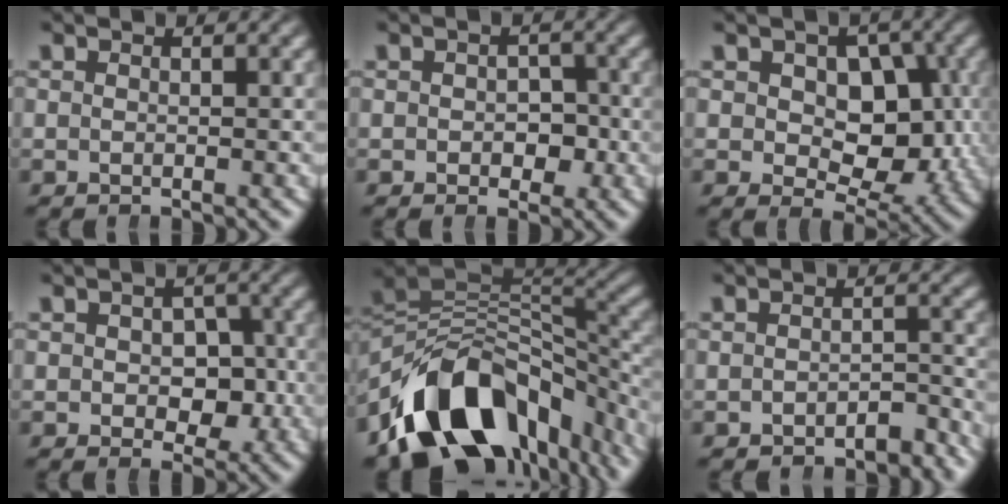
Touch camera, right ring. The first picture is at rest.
{"total": 2.3, "force": [-0.6, 1.8, 1.2], "torque": [-0.004, -0.004, -0.006]}
{"total": 9.3, "force": [0.8, 7.0, 6.0], "torque": [-0.080, -0.026, 0.025]}
{"total": 4.0, "force": [-0.4, 3.2, 2.3], "torque": [-0.021, -0.009, -0.003]}
{"total": 18.0, "force": [-5.9, 11.2, 12.8], "torque": [-0.212, -0.036, -0.079]}
{"total": 2.7, "force": [-2.7, 0.4, 0.1], "torque": [0.018, -0.003, -0.044]}